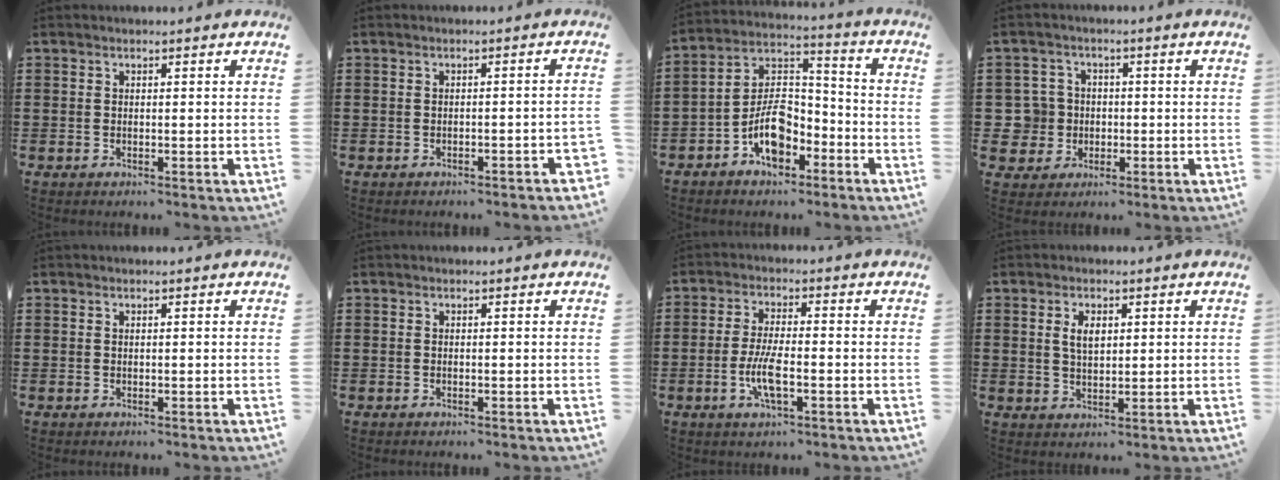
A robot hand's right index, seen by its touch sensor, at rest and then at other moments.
{"total": 1.3, "force": [-1.0, 0.2, 0.8], "torque": [-0.016, -0.003, -0.020]}
{"total": 8.6, "force": [-4.7, 4.7, 5.5], "torque": [-0.118, 0.011, -0.090]}
{"total": 5.2, "force": [-0.6, 5.1, 1.0], "torque": [-0.048, 0.013, -0.013]}
{"total": 0.0}
{"total": 0.0}
{"total": 5.8, "force": [-1.8, 1.5, 5.3], "torque": [-0.116, -0.008, -0.038]}
{"total": 3.2, "force": [1.0, 1.6, 2.6], "torque": [-0.056, 0.007, 0.016]}